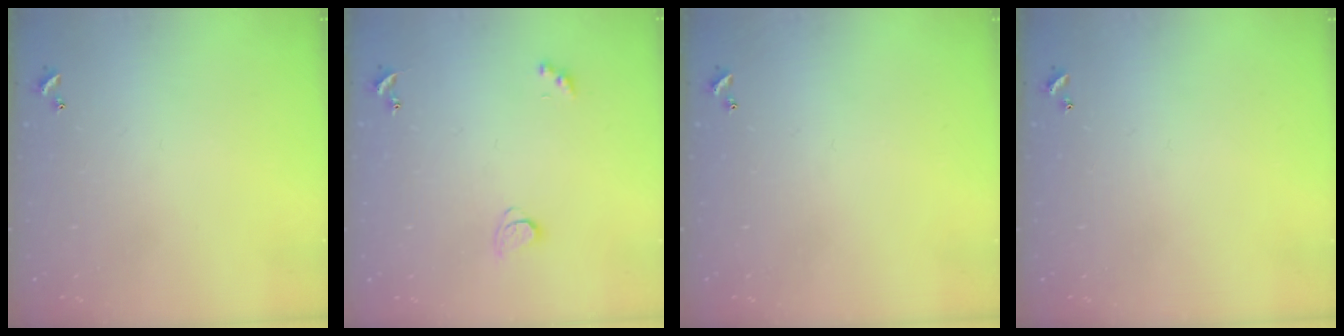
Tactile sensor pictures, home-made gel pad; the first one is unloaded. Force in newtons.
{"total": 1.7, "press": 1.6, "slide": 0.4}
{"total": 0.0}
{"total": 0.0}